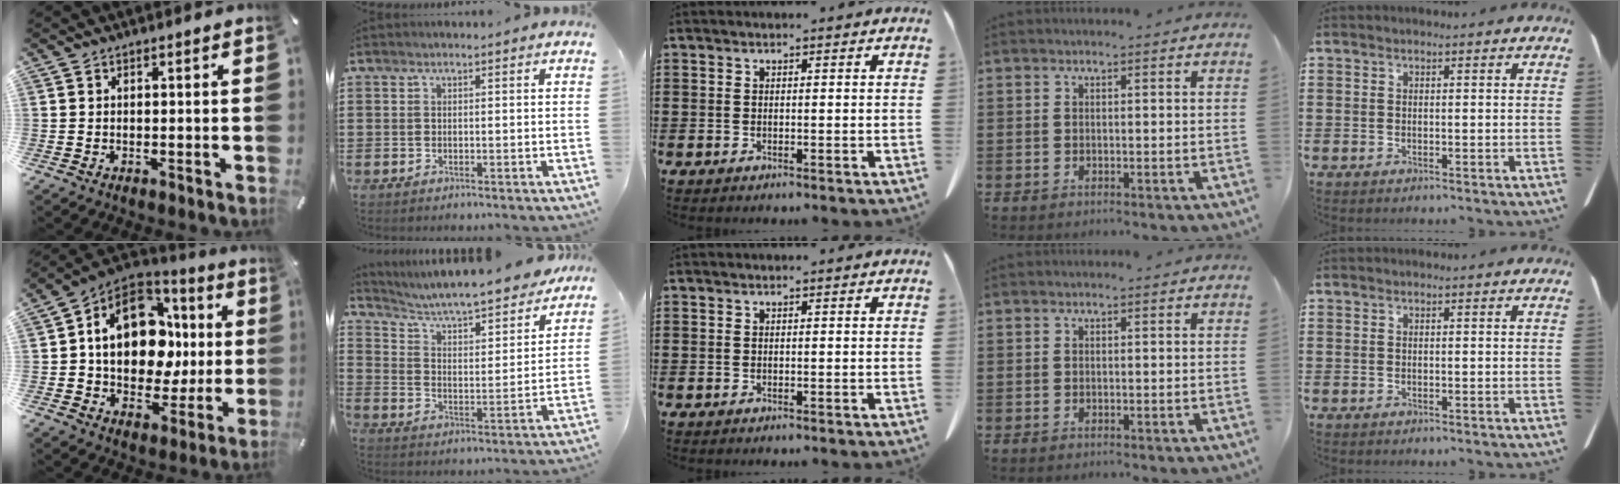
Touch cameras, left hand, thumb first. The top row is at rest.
{"thumb": {"total": 19.0, "force": [2.6, 13.6, 13.0], "torque": [-0.218, -0.011, 0.046]}, "index": {"total": 5.2, "force": [4.9, 0.0, 1.8], "torque": [-0.059, -0.046, 0.074]}}